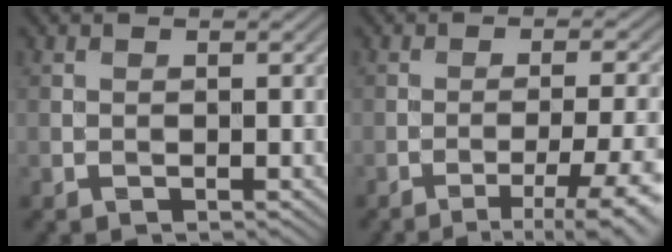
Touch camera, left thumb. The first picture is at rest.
{"total": 8.2, "force": [-4.6, 1.6, 6.6], "torque": [-0.105, 0.004, -0.056]}